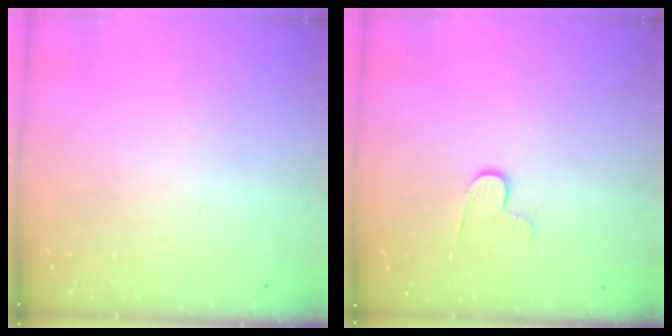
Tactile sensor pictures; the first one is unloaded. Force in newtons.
{"total": 6.5, "press": 6.4, "slide": 0.6}